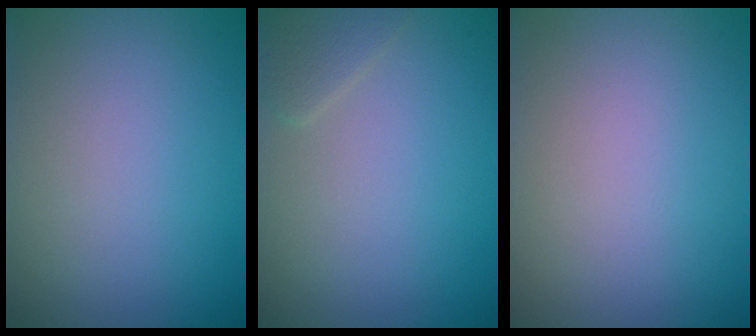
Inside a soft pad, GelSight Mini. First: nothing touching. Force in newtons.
{"total": 1.2, "press": 1.2, "slide": 0.0}
{"total": 0.0}